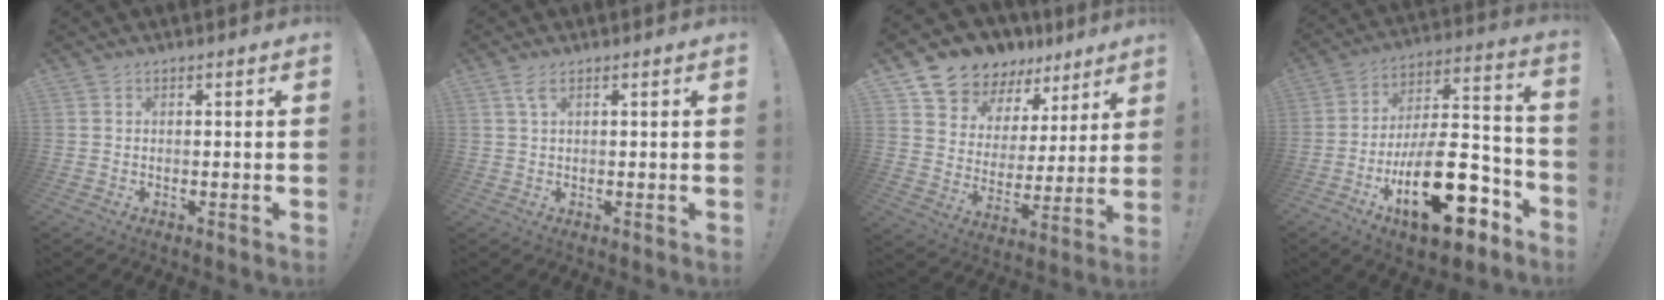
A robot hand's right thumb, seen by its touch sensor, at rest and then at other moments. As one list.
[{"total": 2.6, "force": [1.2, 0.7, 2.2], "torque": [-0.044, 0.000, 0.020]}, {"total": 10.3, "force": [8.7, 5.5, 0.5], "torque": [-0.028, -0.081, 0.165]}, {"total": 26.1, "force": [-10.7, 11.5, 20.9], "torque": [-0.340, 0.068, -0.165]}]